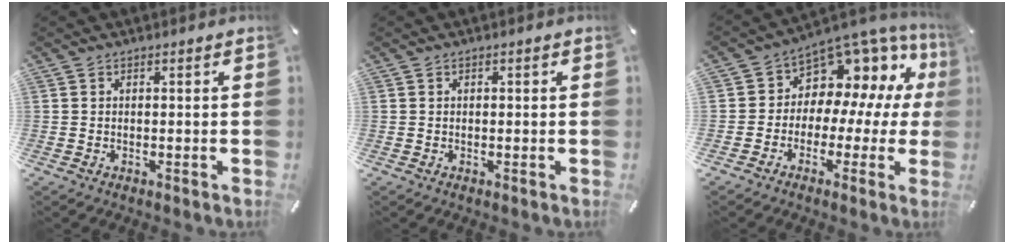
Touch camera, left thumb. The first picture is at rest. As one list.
[{"total": 0.7, "force": [0.1, 0.4, 0.5], "torque": [-0.011, 0.001, 0.000]}, {"total": 8.7, "force": [4.9, 6.5, 3.2], "torque": [-0.065, -0.065, 0.090]}]